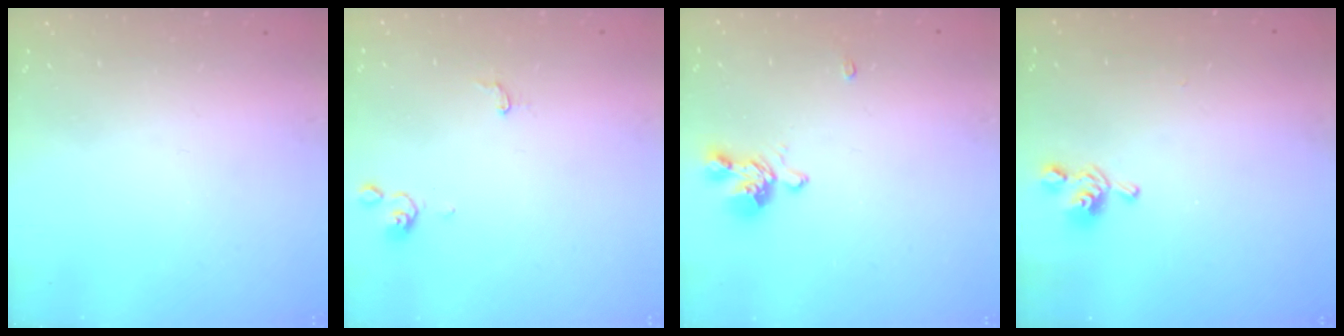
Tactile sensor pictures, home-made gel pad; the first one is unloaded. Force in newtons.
{"total": 2.2, "press": 2.2, "slide": 0.3}
{"total": 1.2, "press": 0.8, "slide": 1.0}
{"total": 2.3, "press": 2.2, "slide": 0.8}